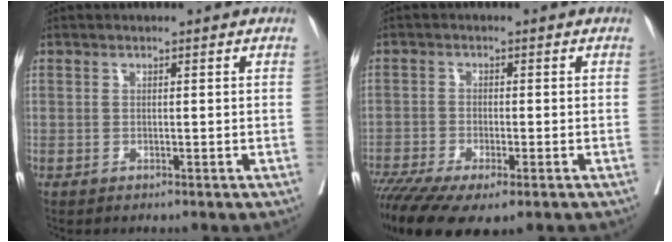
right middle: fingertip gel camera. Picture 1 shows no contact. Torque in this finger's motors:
{"motor_torque": [1.22, -0.92, 0.60, 0.21]}